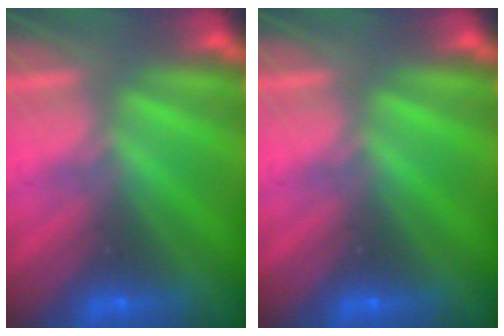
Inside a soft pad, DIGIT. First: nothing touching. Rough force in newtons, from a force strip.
{"total": 0.0}